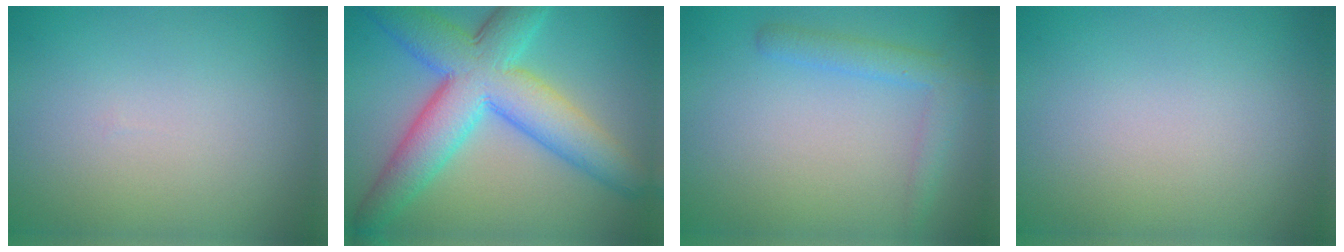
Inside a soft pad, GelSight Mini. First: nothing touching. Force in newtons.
{"total": 10.1, "press": 10.1, "slide": 0.4}
{"total": 2.6, "press": 2.6, "slide": 0.1}
{"total": 0.0}